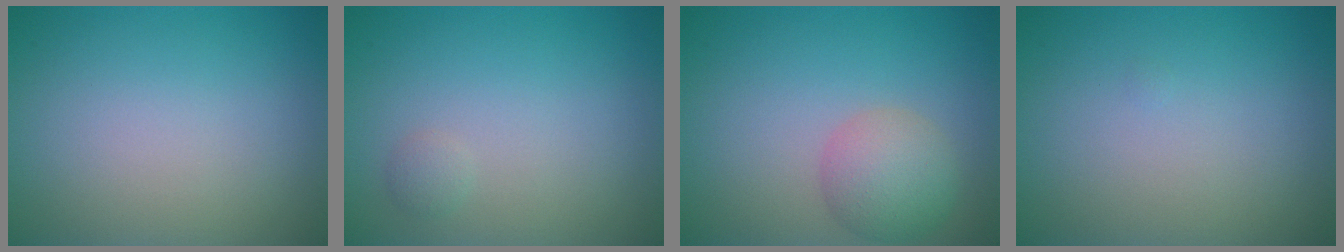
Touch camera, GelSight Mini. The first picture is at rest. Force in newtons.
{"total": 0.7, "press": 0.7, "slide": 0.0}
{"total": 3.5, "press": 3.5, "slide": 0.2}
{"total": 0.0}